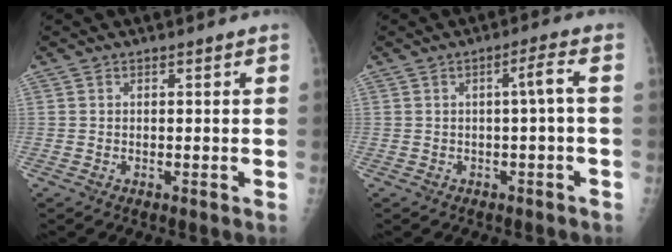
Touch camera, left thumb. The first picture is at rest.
{"total": 2.5, "force": [-0.3, -0.3, 2.5], "torque": [-0.045, 0.015, -0.002]}